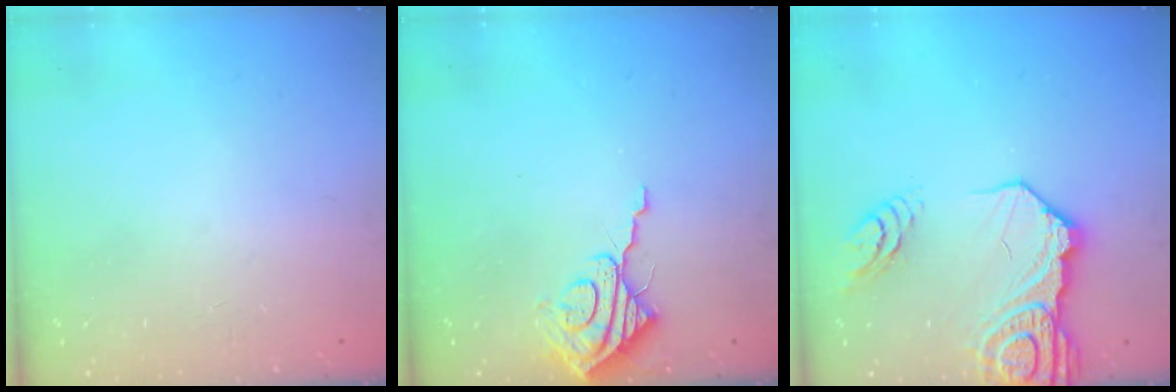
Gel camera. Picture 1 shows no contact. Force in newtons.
{"total": 9.1, "press": 9.1, "slide": 0.7}
{"total": 18.1, "press": 18.0, "slide": 1.9}